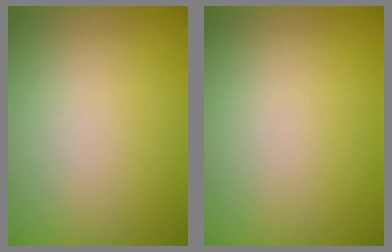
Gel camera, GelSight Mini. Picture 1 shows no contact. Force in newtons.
{"total": 0.0}